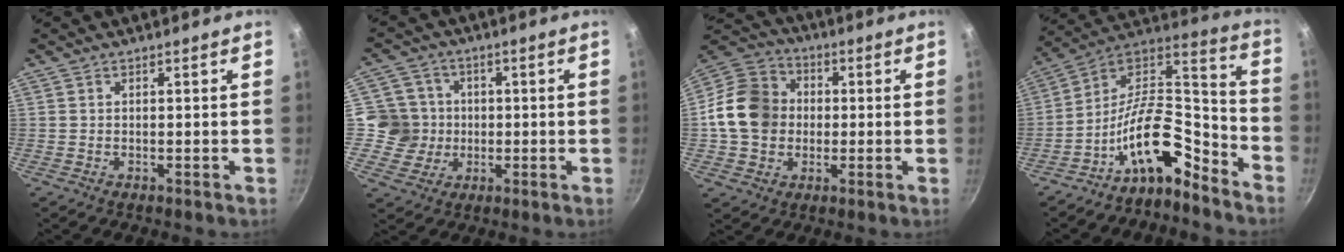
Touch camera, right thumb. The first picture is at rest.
{"total": 8.0, "force": [-0.2, 8.0, 0.8], "torque": [0.029, 0.014, -0.013]}
{"total": 14.7, "force": [-0.1, 12.5, 7.7], "torque": [-0.115, 0.028, -0.015]}
{"total": 16.3, "force": [-10.2, 7.0, 10.6], "torque": [-0.154, 0.108, -0.192]}